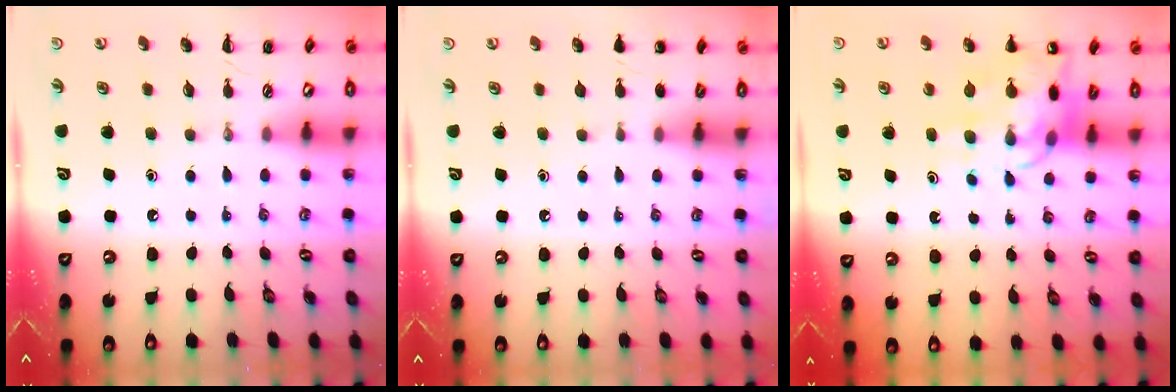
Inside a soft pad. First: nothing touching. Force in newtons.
{"total": 1.1, "press": 1.0, "slide": 0.2}
{"total": 11.4, "press": 11.0, "slide": 3.1}